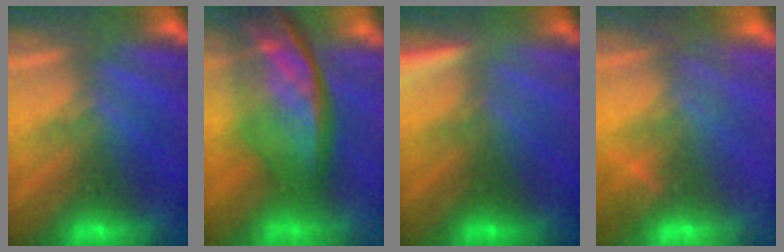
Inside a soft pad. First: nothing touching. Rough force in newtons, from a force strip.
{"total": 9.1}
{"total": 3.6}
{"total": 9.6}